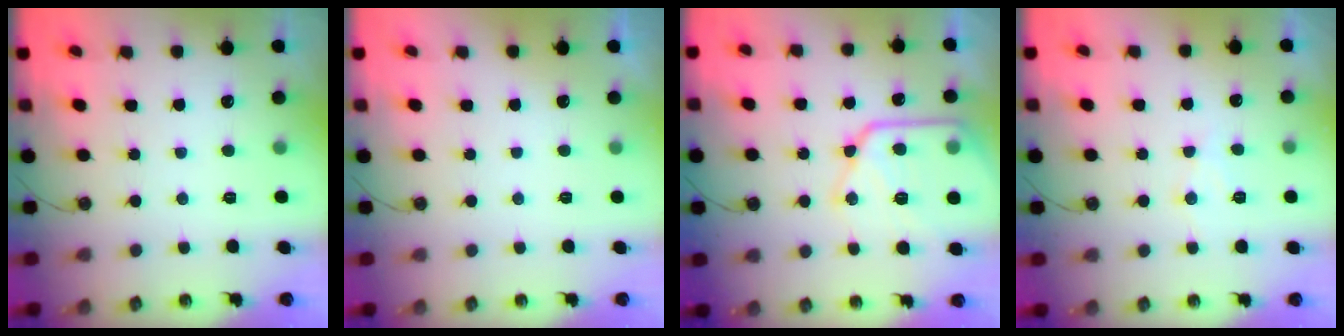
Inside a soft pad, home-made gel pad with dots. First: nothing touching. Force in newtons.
{"total": 0.0}
{"total": 16.3, "press": 16.3, "slide": 1.0}
{"total": 7.9, "press": 7.9, "slide": 0.7}